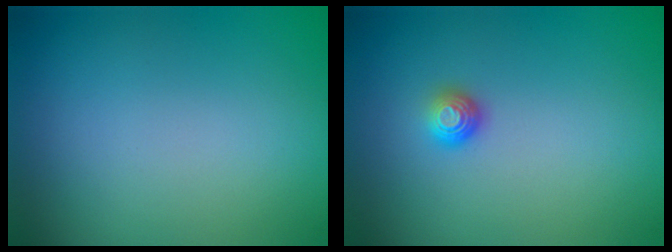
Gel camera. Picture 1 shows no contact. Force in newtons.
{"total": 1.3, "press": 1.0, "slide": 0.9}